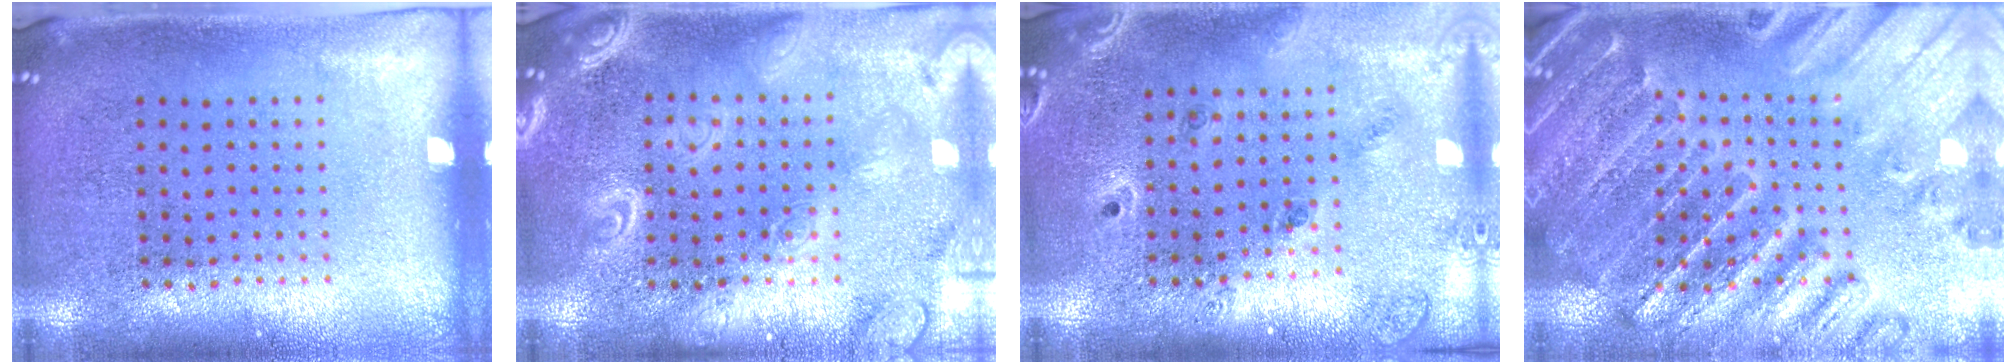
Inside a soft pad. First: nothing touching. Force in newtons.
{"total": 3.8, "press": 3.8, "slide": 0.5}
{"total": 1.4, "press": 1.3, "slide": 0.4}
{"total": 2.8, "press": 2.8, "slide": 0.4}